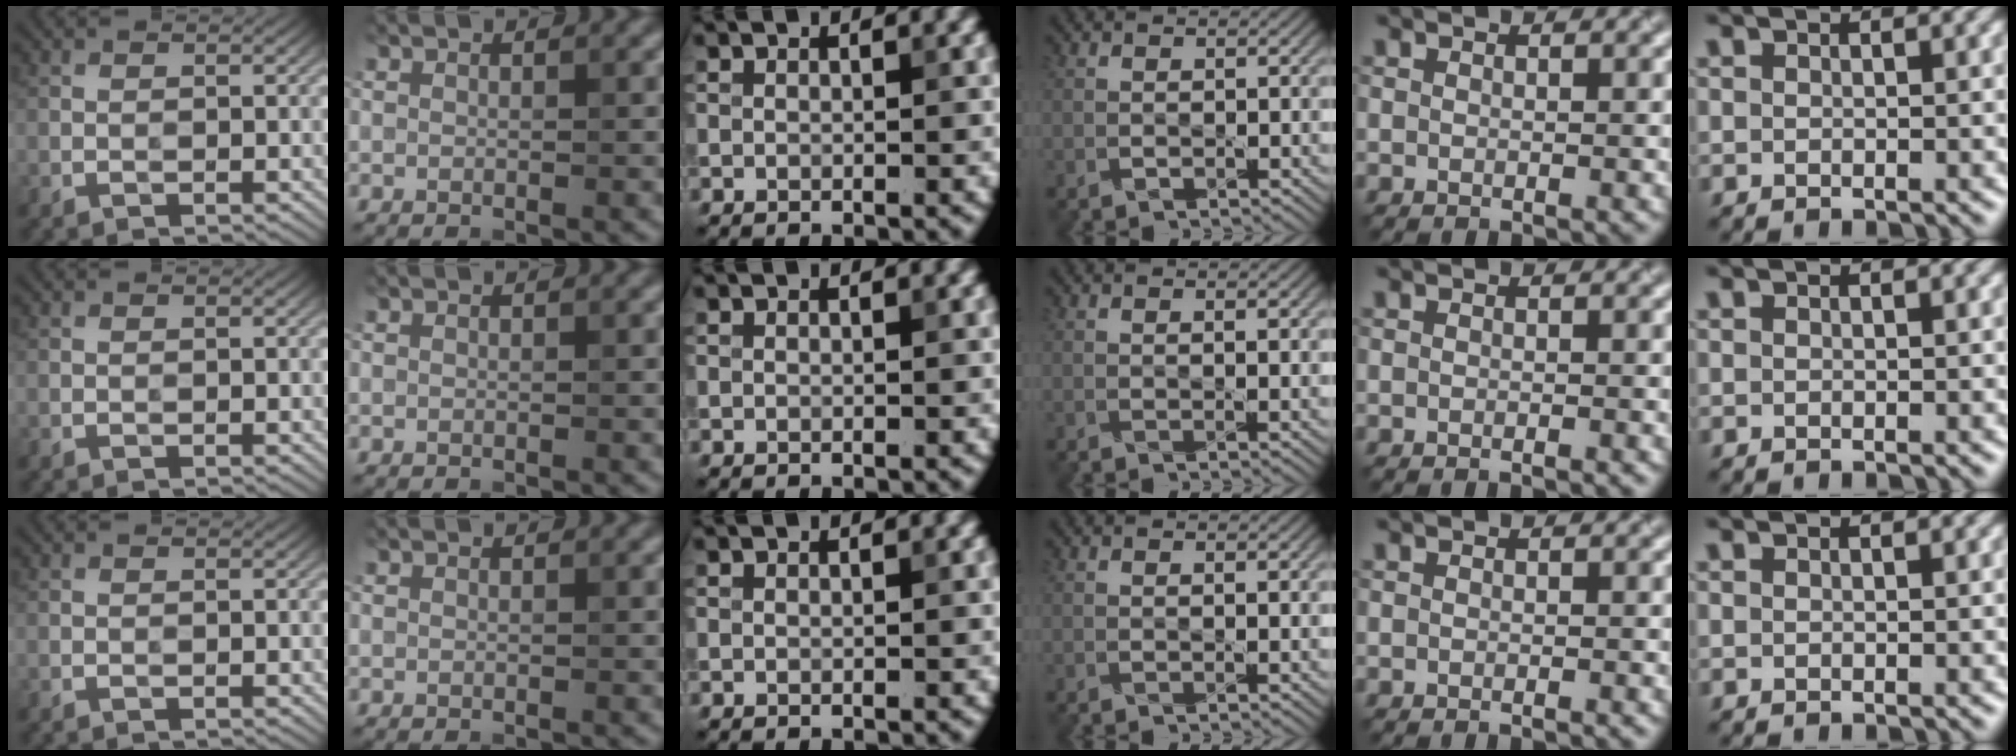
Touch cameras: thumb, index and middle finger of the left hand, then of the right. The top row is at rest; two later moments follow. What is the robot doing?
{"motion": "dispense", "object": "syringe"}